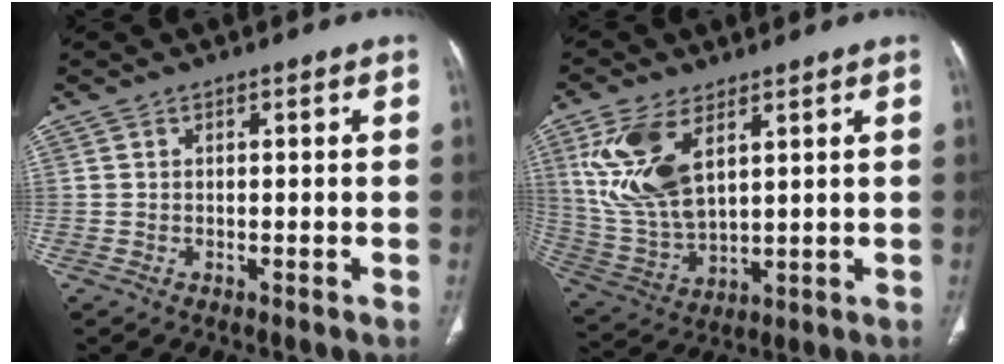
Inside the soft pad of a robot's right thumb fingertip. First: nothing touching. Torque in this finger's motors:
{"motor_torque": [0.19, 0.43, 0.76, 0.72, 0.19]}